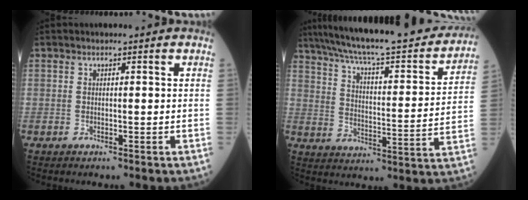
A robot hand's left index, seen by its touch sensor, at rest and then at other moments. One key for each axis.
{"total": 28.7, "fx": 24.9, "fy": 3.9, "fz": 13.8, "tx": -0.222, "ty": -0.023, "tz": 0.335}